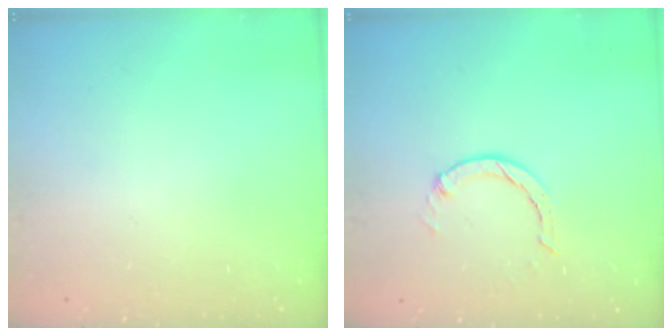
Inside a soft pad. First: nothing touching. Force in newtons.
{"total": 1.3, "press": 1.2, "slide": 0.3}